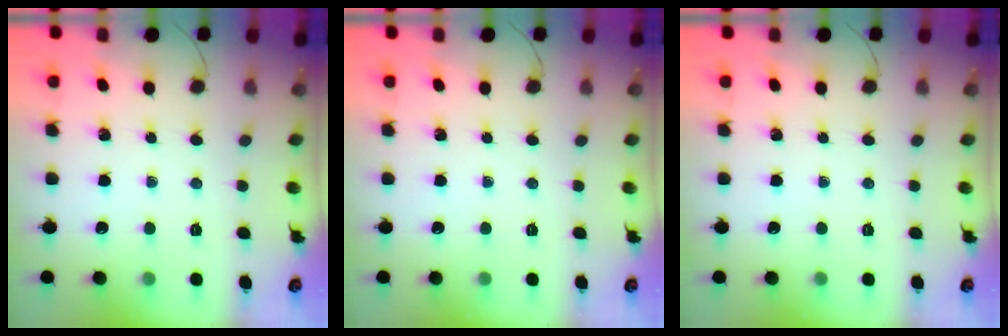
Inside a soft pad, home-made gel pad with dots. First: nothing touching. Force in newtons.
{"total": 0.0}
{"total": 0.0}